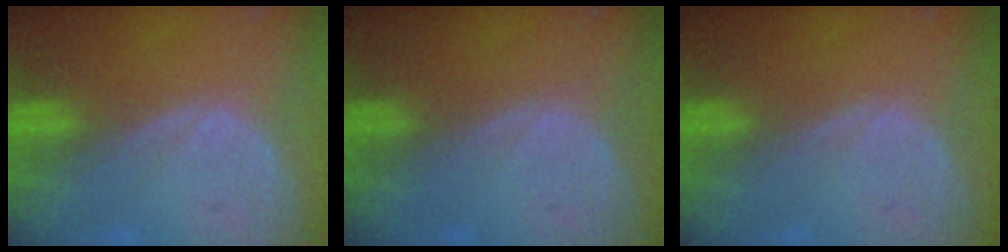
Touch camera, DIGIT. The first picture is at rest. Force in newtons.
{"total": 0.0}
{"total": 0.0}